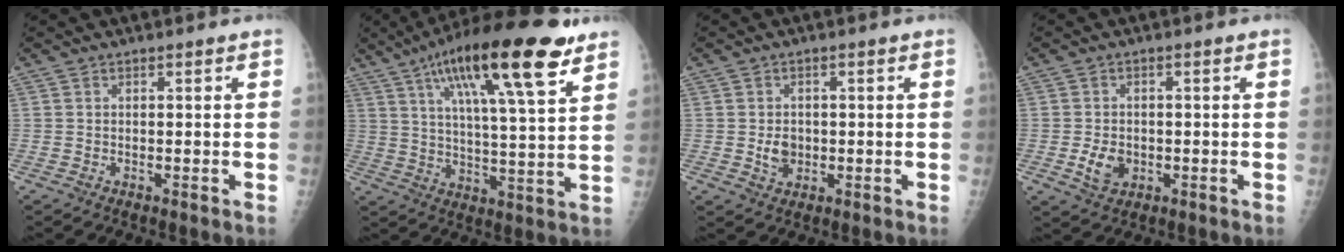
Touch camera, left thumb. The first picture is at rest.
{"total": 21.9, "force": [11.9, 4.9, 17.8], "torque": [-0.281, -0.025, 0.189]}
{"total": 3.6, "force": [-0.3, 2.9, 2.1], "torque": [-0.021, 0.001, -0.001]}
{"total": 4.5, "force": [-1.1, 3.3, 2.9], "torque": [-0.043, 0.000, -0.014]}